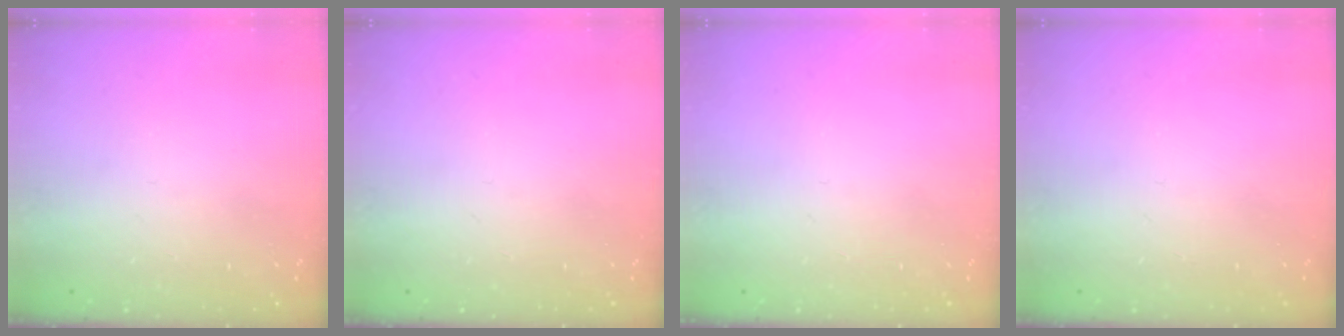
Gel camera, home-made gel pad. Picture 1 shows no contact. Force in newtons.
{"total": 0.0}
{"total": 0.0}
{"total": 0.0}